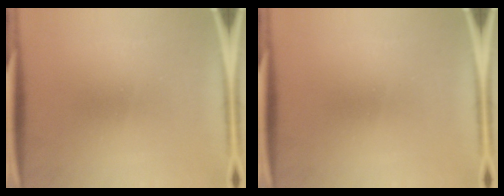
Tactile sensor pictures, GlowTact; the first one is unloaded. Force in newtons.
{"total": 0.0}